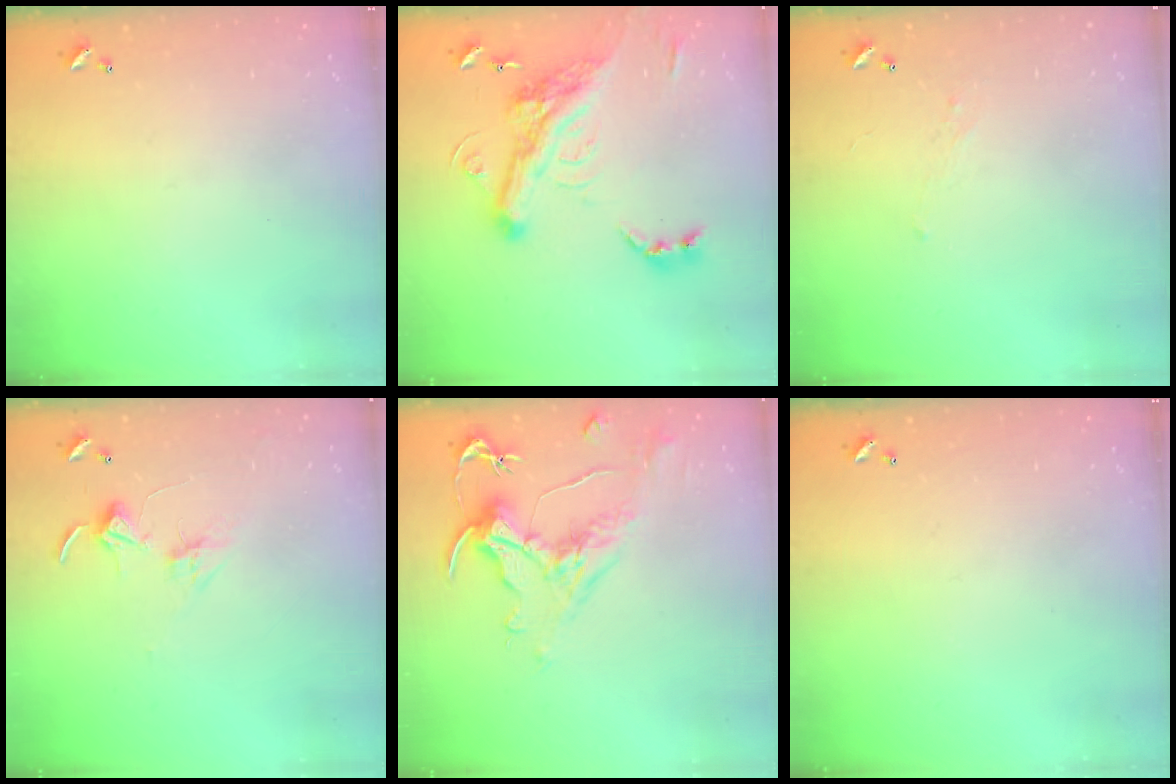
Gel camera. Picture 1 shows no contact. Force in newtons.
{"total": 10.6, "press": 10.4, "slide": 2.2}
{"total": 1.0, "press": 0.8, "slide": 0.5}
{"total": 2.8, "press": 2.8, "slide": 0.2}
{"total": 1.6, "press": 0.7, "slide": 1.5}
{"total": 0.0}